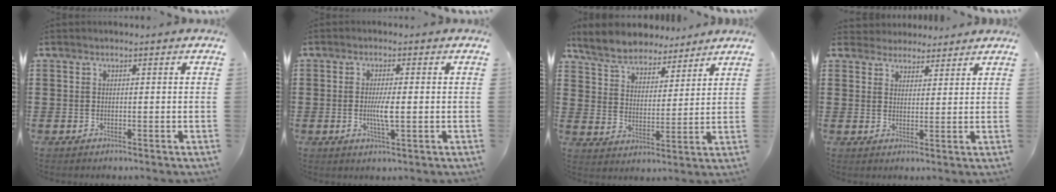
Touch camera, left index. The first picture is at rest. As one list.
[{"total": 3.9, "force": [-0.3, 0.6, 3.9], "torque": [-0.076, -0.004, -0.008]}, {"total": 6.6, "force": [6.2, 1.7, 1.6], "torque": [-0.061, -0.025, 0.111]}, {"total": 3.2, "force": [3.0, 1.2, -0.3], "torque": [-0.007, 0.000, 0.057]}]